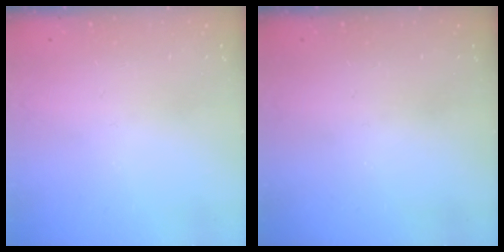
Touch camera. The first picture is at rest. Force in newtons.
{"total": 0.0}